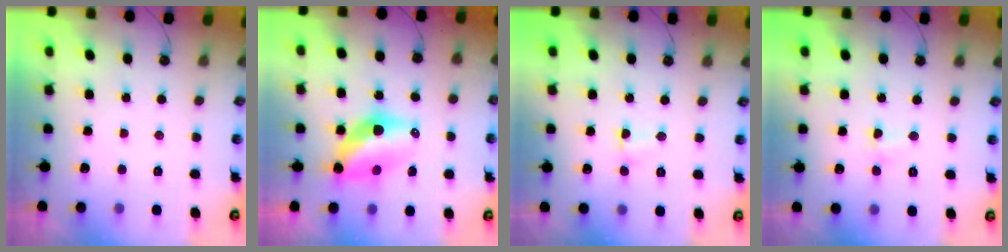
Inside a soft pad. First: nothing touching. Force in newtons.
{"total": 10.1, "press": 10.1, "slide": 1.0}
{"total": 1.8, "press": 1.7, "slide": 0.5}
{"total": 2.5, "press": 2.1, "slide": 1.4}